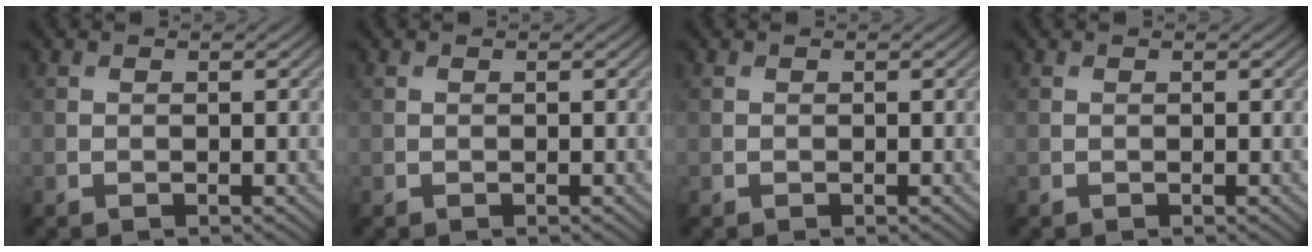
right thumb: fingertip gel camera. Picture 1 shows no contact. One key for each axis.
{"total": 0.0}
{"total": 0.0}
{"total": 0.0}